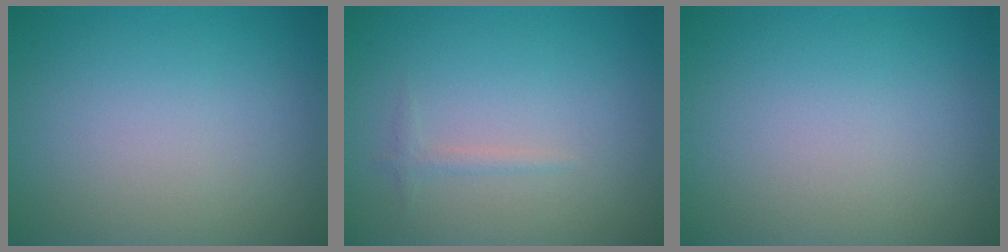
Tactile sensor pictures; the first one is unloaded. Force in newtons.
{"total": 0.8, "press": 0.8, "slide": 0.0}
{"total": 0.0}